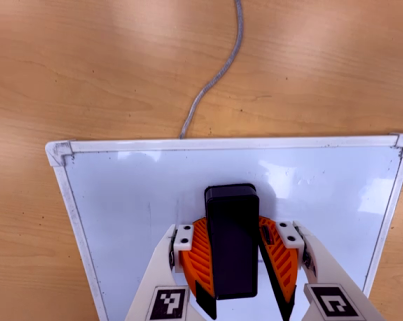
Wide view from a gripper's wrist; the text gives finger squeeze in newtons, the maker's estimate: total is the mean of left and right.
{"total": 15.8, "left": 19.3, "right": 12.3}